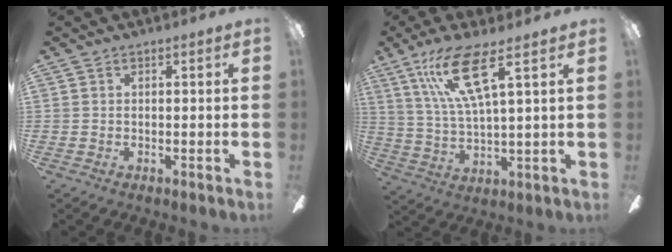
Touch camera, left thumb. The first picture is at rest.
{"total": 13.5, "force": [7.2, 2.8, 11.0], "torque": [-0.221, -0.016, 0.124]}